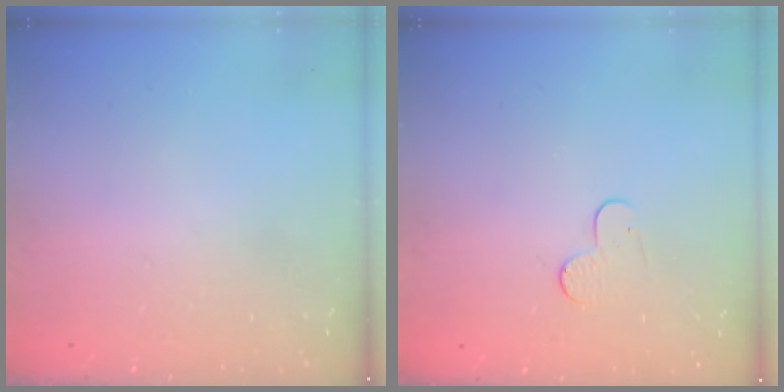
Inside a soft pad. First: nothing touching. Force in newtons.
{"total": 4.9, "press": 4.8, "slide": 0.5}